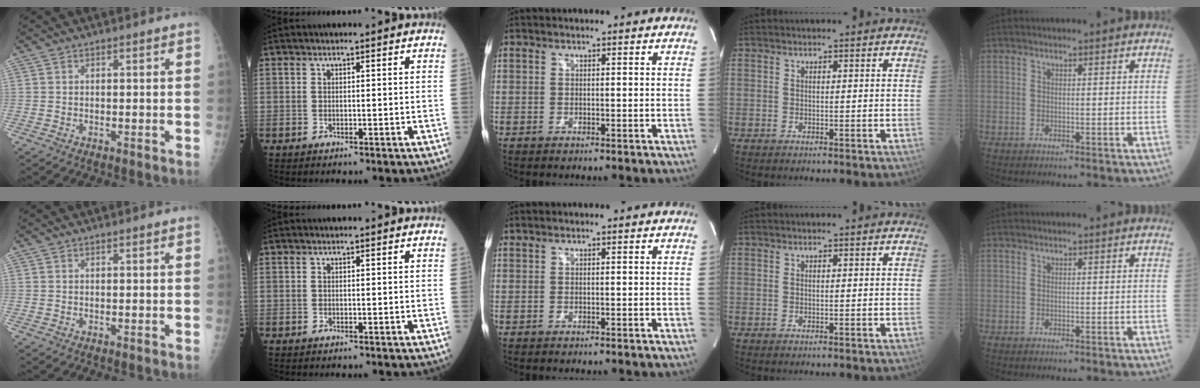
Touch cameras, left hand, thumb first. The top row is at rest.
{}